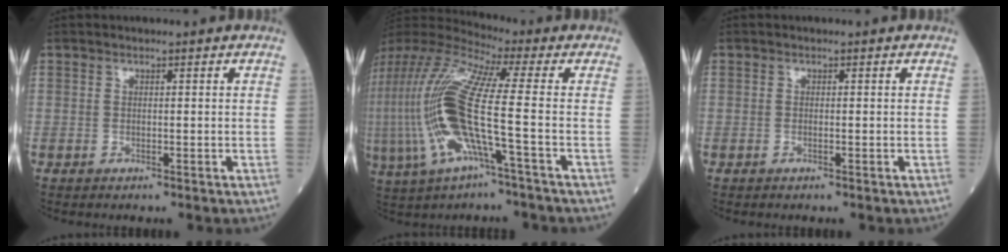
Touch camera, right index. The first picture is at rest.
{"total": 20.4, "force": [-3.2, 2.3, 20.0], "torque": [-0.469, -0.014, -0.069]}
{"total": 0.0}